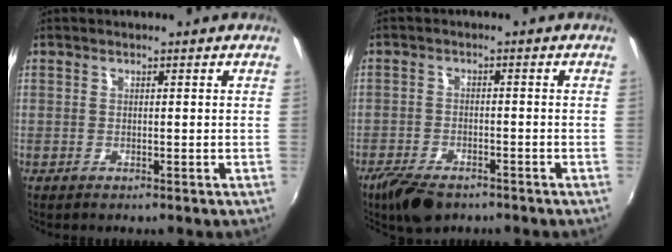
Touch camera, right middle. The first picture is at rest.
{"total": 8.0, "force": [-6.0, 3.4, 4.1], "torque": [-0.107, -0.018, -0.108]}